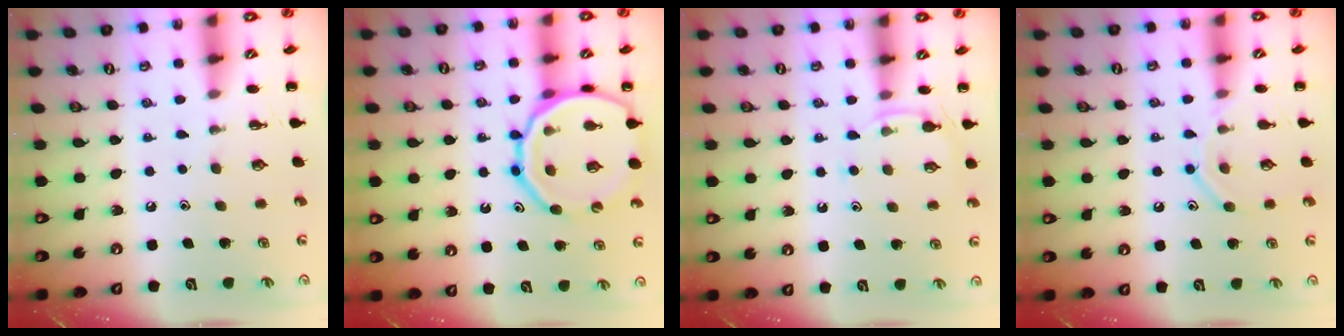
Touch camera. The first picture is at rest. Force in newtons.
{"total": 18.7, "press": 18.6, "slide": 2.3}
{"total": 5.9, "press": 5.7, "slide": 1.8}
{"total": 9.5, "press": 9.4, "slide": 1.4}